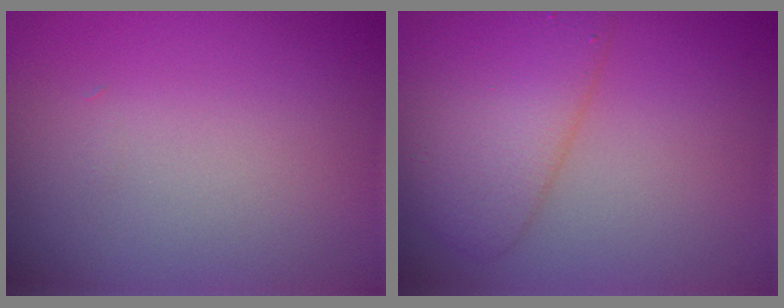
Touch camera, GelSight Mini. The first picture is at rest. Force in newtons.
{"total": 5.0, "press": 5.0, "slide": 0.1}